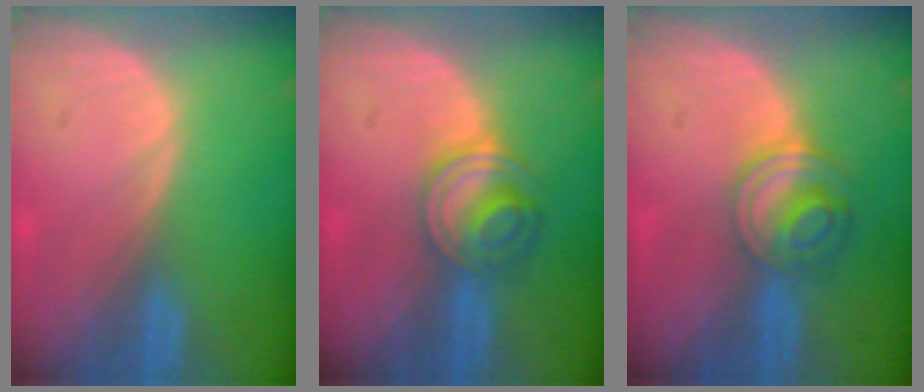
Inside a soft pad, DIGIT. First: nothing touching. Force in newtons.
{"total": 5.6, "press": 5.5, "slide": 1.3}
{"total": 6.2, "press": 5.4, "slide": 3.0}